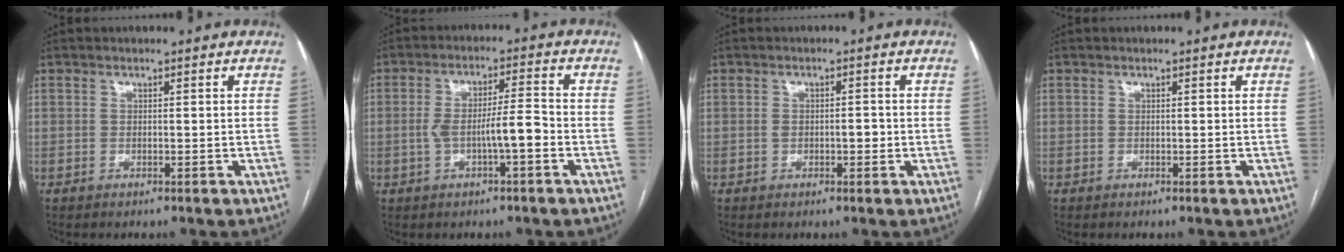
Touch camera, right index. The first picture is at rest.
{"total": 6.4, "force": [-1.8, 0.8, 6.1], "torque": [-0.115, 0.017, -0.027]}
{"total": 1.7, "force": [-0.2, 0.9, 1.5], "torque": [-0.025, 0.006, -0.001]}
{"total": 0.0}